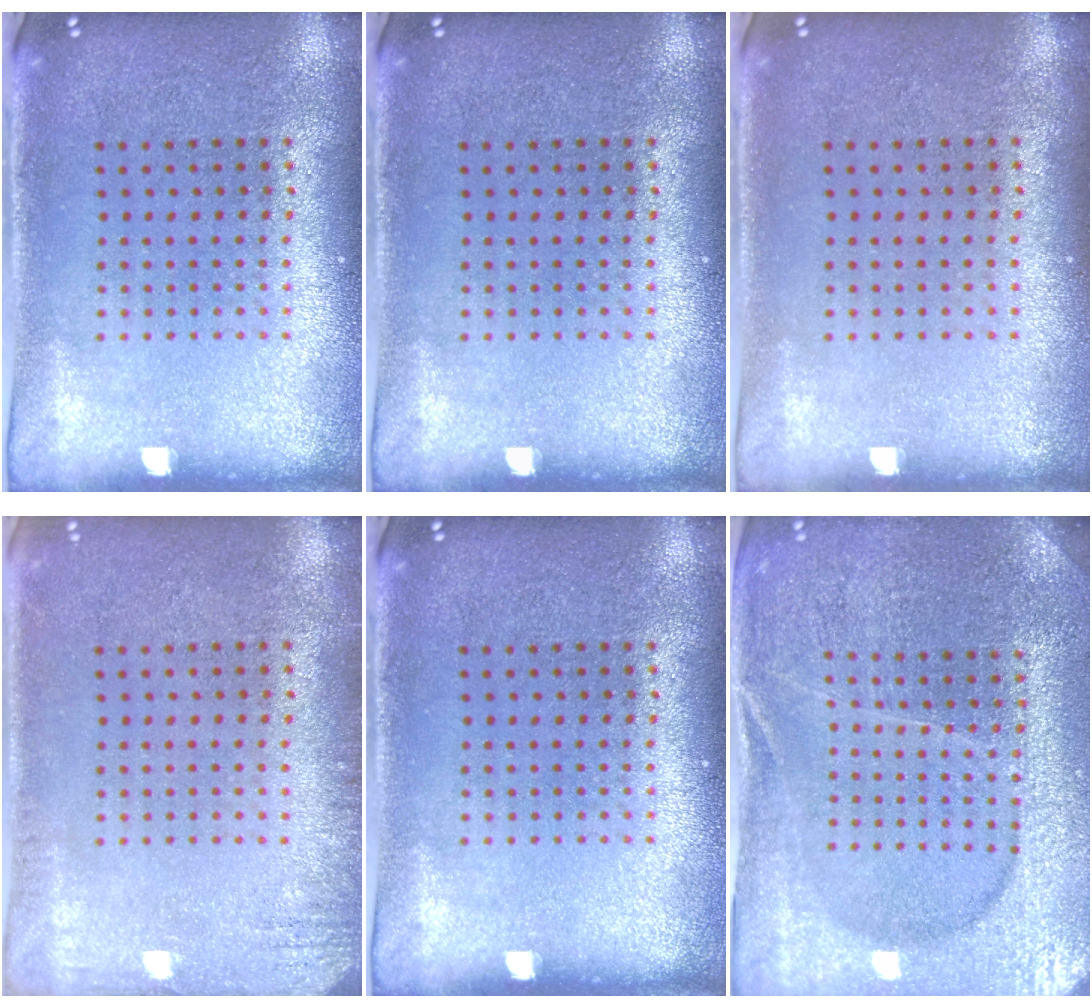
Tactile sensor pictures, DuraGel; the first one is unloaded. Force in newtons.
{"total": 0.0}
{"total": 0.0}
{"total": 1.6, "press": 1.5, "slide": 0.3}
{"total": 0.0}
{"total": 4.2, "press": 4.0, "slide": 1.3}